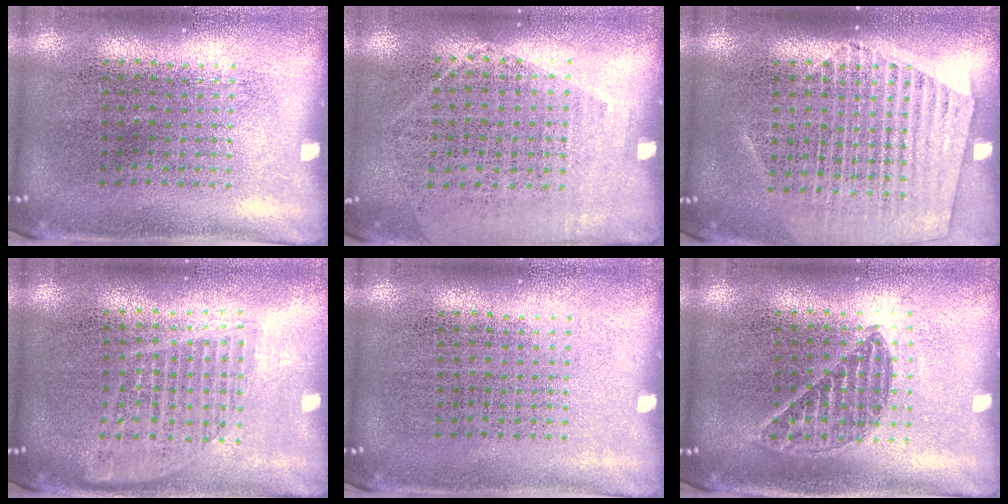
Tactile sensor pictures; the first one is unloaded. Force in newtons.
{"total": 1.3, "press": 1.0, "slide": 0.7}
{"total": 1.5, "press": 1.5, "slide": 0.5}
{"total": 1.6, "press": 1.4, "slide": 0.7}
{"total": 0.0}
{"total": 1.2, "press": 1.1, "slide": 0.5}